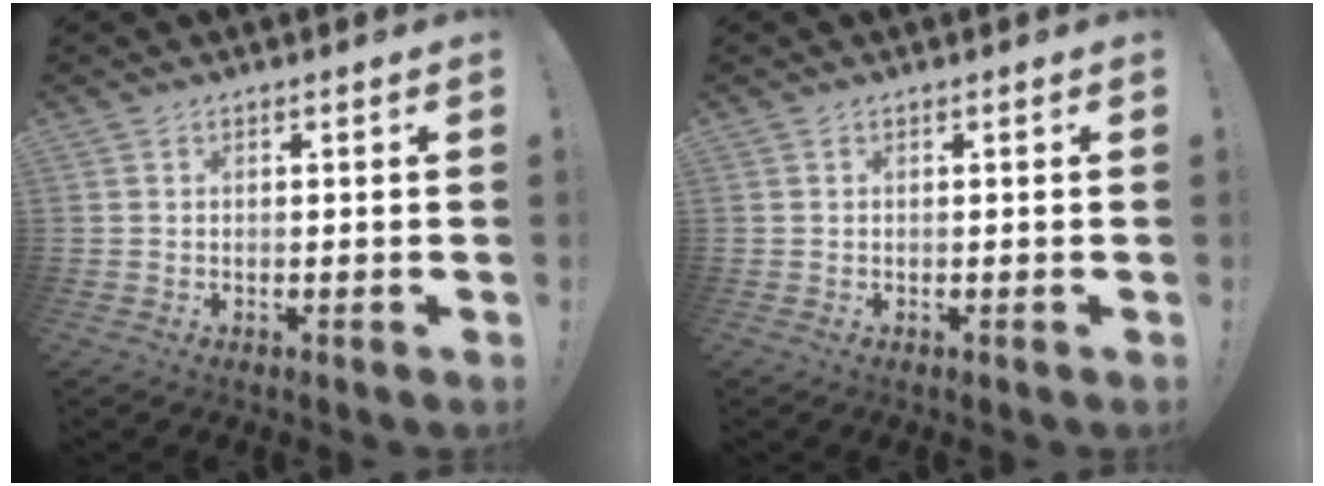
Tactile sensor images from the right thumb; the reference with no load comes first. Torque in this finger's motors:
{"motor_torque": [0.00, 0.00, 0.00, 0.00, 0.00]}